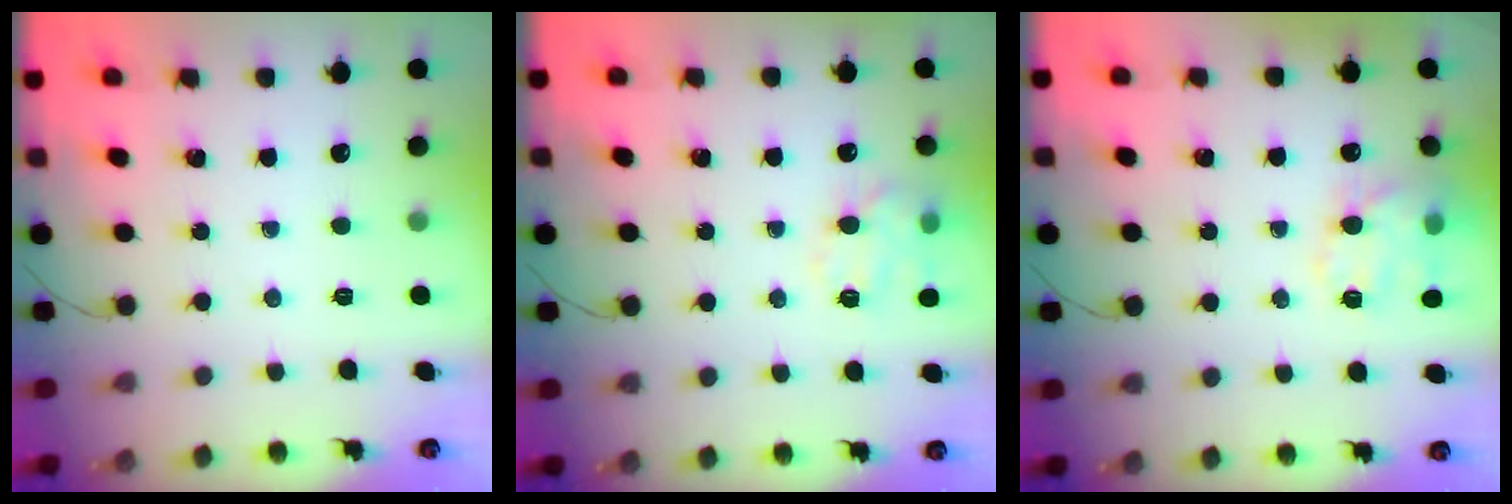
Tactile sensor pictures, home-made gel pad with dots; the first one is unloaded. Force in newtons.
{"total": 10.9, "press": 10.8, "slide": 1.5}
{"total": 14.0, "press": 13.9, "slide": 1.6}